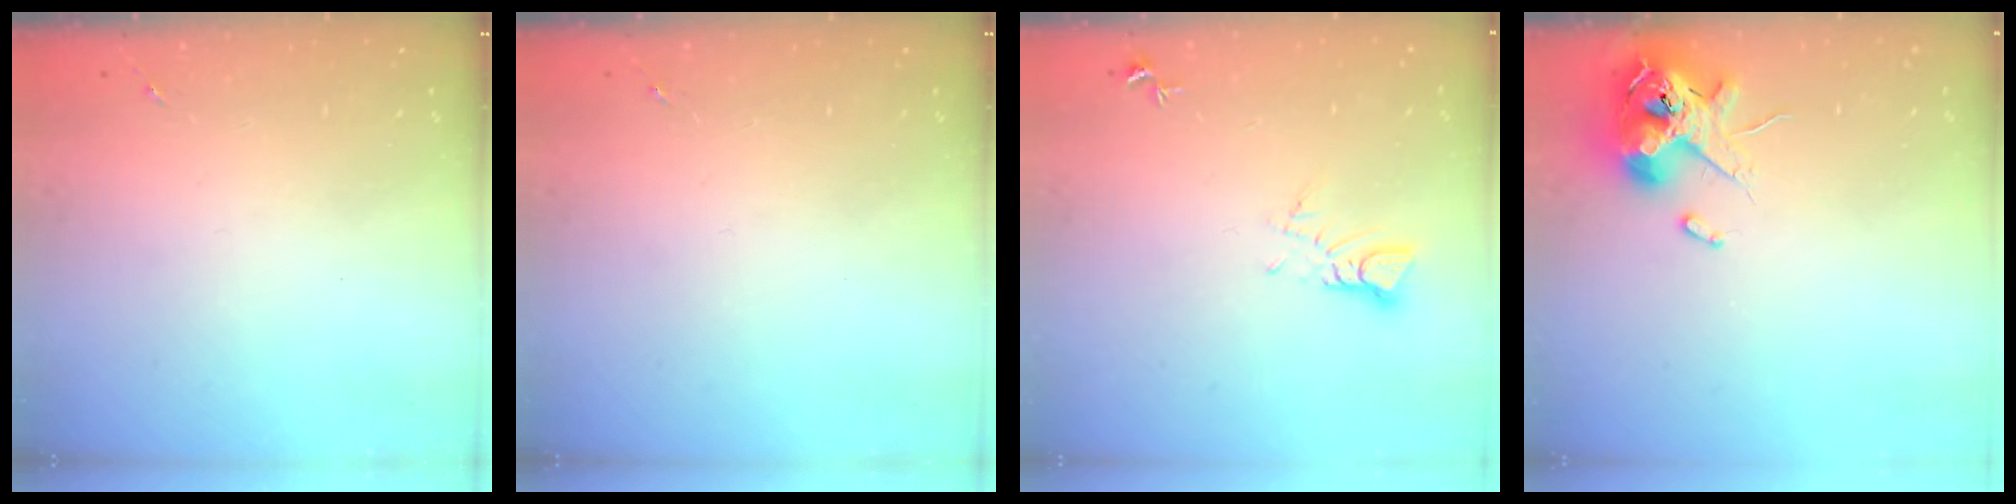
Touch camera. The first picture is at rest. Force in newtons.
{"total": 0.0}
{"total": 4.0, "press": 3.9, "slide": 0.3}
{"total": 12.2, "press": 12.1, "slide": 2.0}